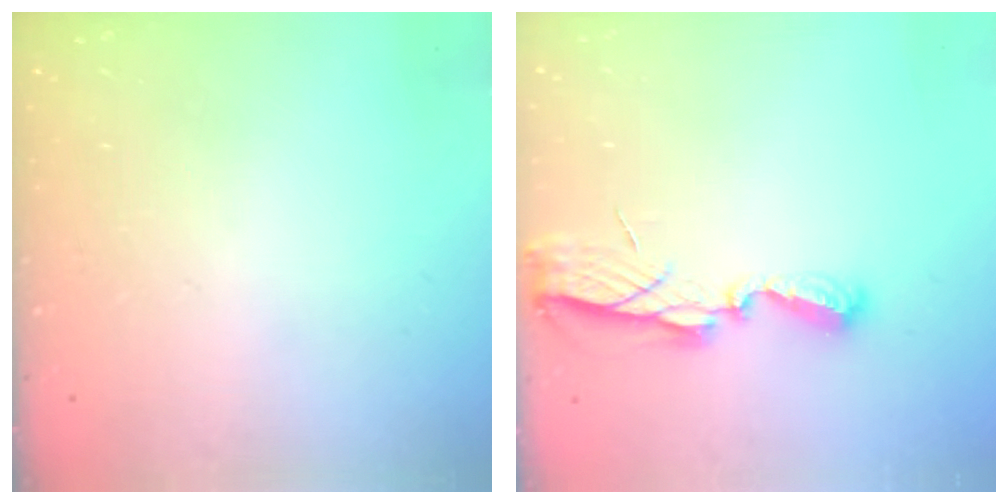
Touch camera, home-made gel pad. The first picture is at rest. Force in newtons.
{"total": 6.2, "press": 6.2, "slide": 0.0}